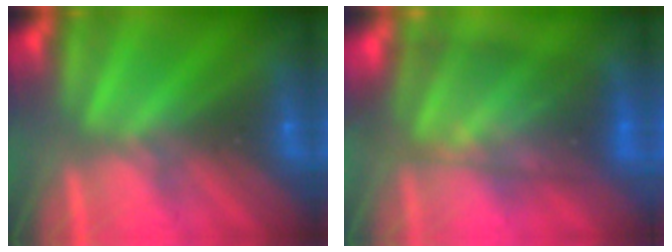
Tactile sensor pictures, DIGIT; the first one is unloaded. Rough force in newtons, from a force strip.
{"total": 5.9}